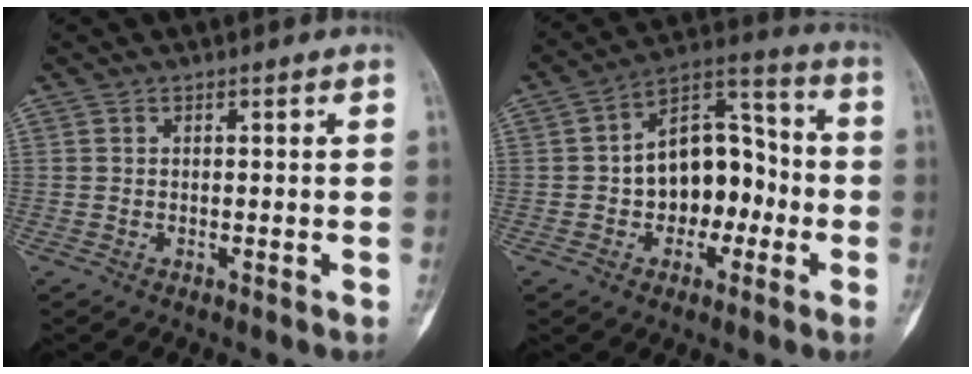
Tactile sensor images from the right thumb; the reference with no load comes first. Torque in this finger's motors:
{"motor_torque": [0.14, 0.77, 0.73, -0.61, 0.32]}